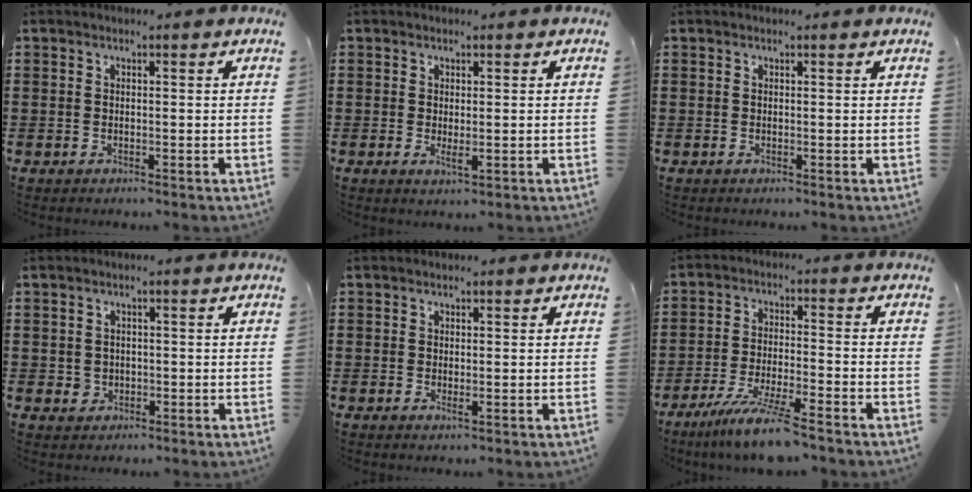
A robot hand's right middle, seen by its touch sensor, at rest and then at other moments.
{"total": 1.6, "force": [0.3, 0.6, 1.5], "torque": [-0.029, -0.002, 0.007]}
{"total": 0.0}
{"total": 1.5, "force": [-0.1, 1.4, 0.4], "torque": [-0.012, 0.006, -0.004]}
{"total": 0.6, "force": [0.2, 0.1, 0.6], "torque": [-0.011, -0.002, 0.005]}
{"total": 7.9, "force": [-6.4, -0.2, 4.5], "torque": [-0.090, -0.012, -0.121]}